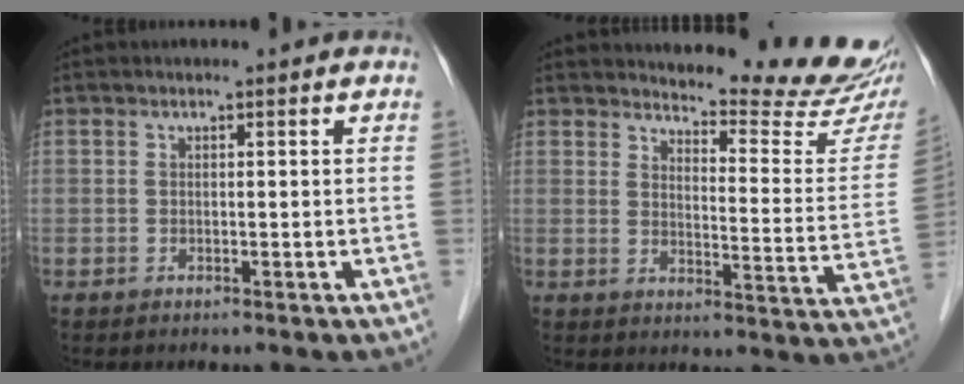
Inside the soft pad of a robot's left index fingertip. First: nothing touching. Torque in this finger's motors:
{"motor_torque": [1.02, -1.12, 0.22, 0.02]}